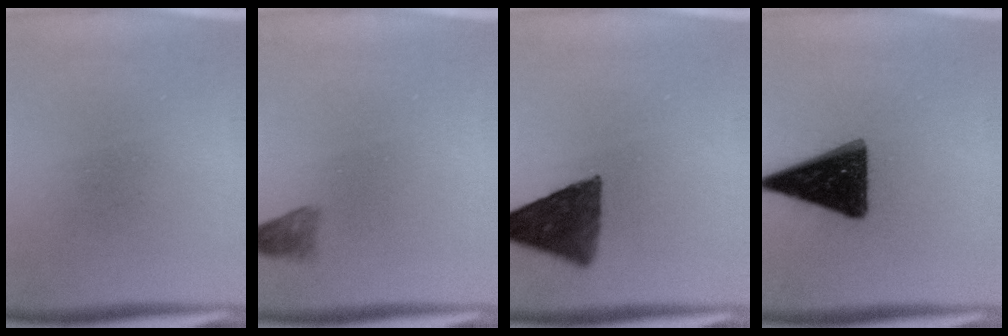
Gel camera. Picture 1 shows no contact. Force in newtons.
{"total": 1.9}
{"total": 10.4}
{"total": 15.2}